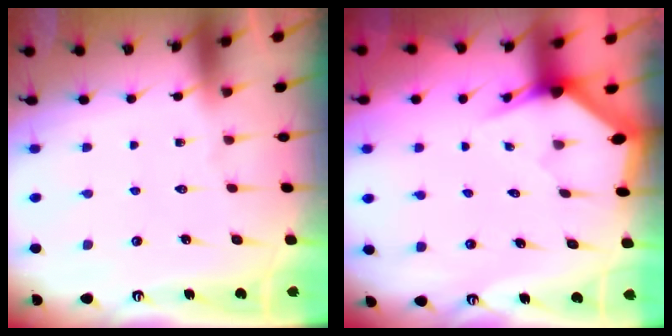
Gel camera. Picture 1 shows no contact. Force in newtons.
{"total": 3.0, "press": 3.0, "slide": 0.1}